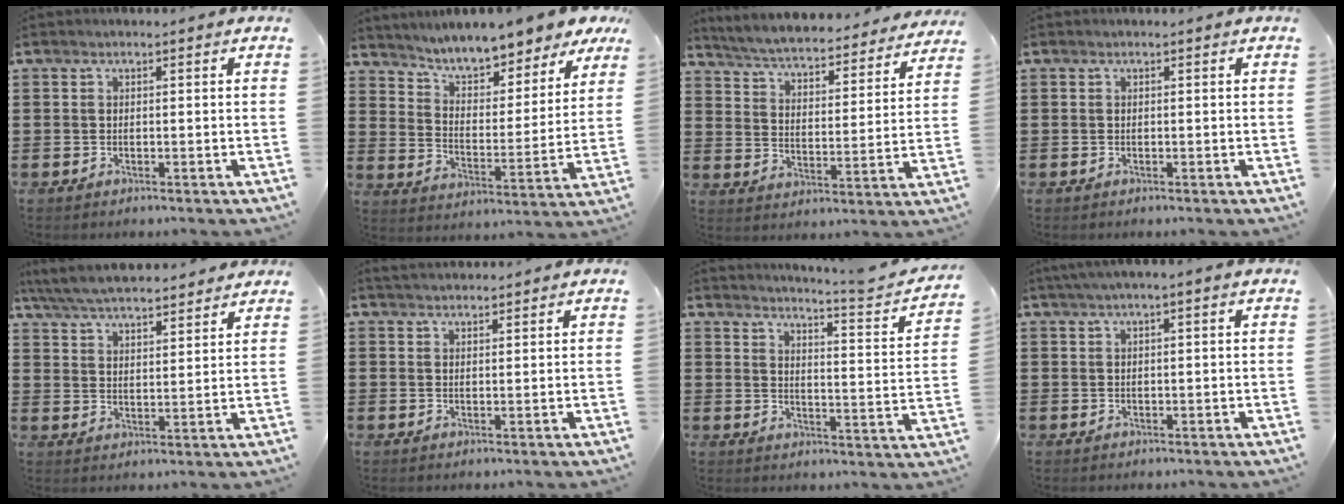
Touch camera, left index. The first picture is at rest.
{"total": 6.7, "force": [6.4, 0.5, 1.8], "torque": [-0.066, -0.044, 0.108]}
{"total": 4.7, "force": [4.6, -0.5, 0.8], "torque": [-0.040, -0.043, 0.074]}
{"total": 0.0}
{"total": 5.8, "force": [5.6, 0.3, 1.4], "torque": [-0.052, -0.028, 0.102]}
{"total": 1.7, "force": [1.7, 0.3, 0.0], "torque": [-0.005, 0.001, 0.036]}
{"total": 4.0, "force": [3.3, -1.2, 1.9], "torque": [-0.049, -0.041, 0.043]}
{"total": 1.4, "force": [0.7, -0.1, 1.2], "torque": [-0.022, -0.002, 0.013]}